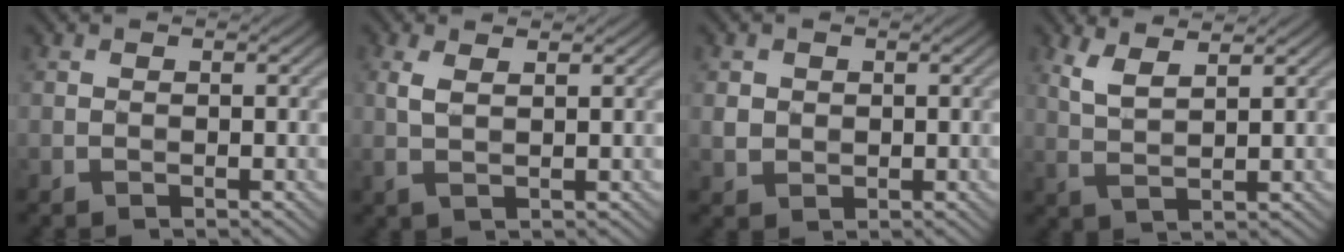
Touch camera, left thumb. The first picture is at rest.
{"total": 2.6, "force": [1.3, 0.6, 2.2], "torque": [-0.063, 0.004, 0.028]}
{"total": 1.9, "force": [0.4, 1.8, 0.5], "torque": [-0.026, -0.003, 0.009]}
{"total": 4.3, "force": [2.9, 0.8, 3.0], "torque": [-0.079, 0.004, 0.065]}